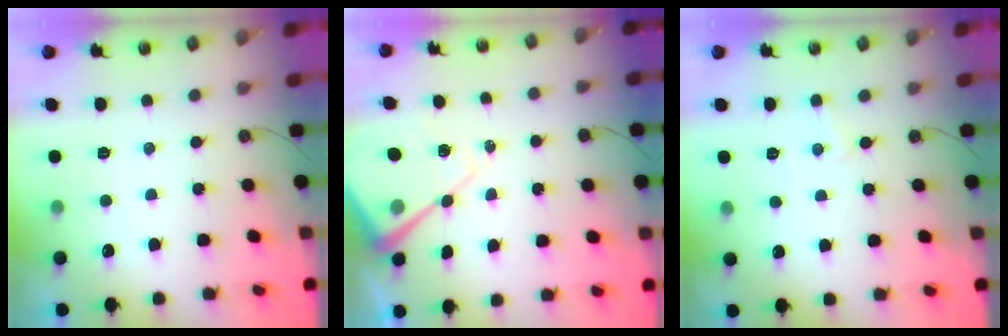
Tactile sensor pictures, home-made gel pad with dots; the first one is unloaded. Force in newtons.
{"total": 11.9, "press": 11.9, "slide": 1.1}
{"total": 3.5, "press": 3.4, "slide": 0.5}